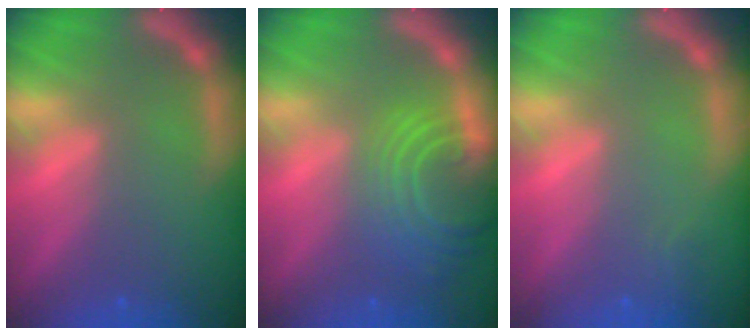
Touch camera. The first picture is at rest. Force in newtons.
{"total": 8.5}
{"total": 0.9}